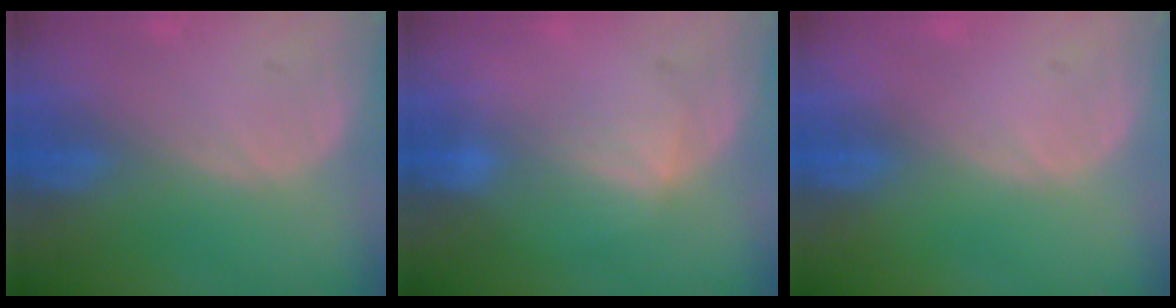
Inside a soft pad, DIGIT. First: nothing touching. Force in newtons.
{"total": 2.7, "press": 2.7, "slide": 0.4}
{"total": 0.0}